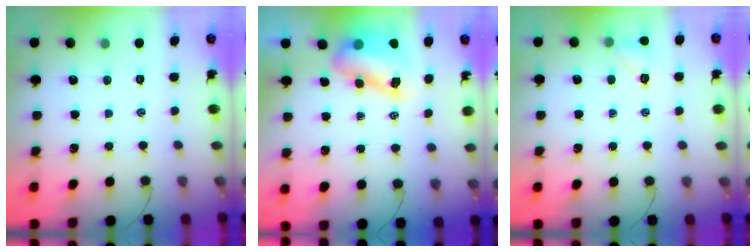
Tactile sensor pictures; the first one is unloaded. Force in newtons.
{"total": 9.2, "press": 9.0, "slide": 2.1}
{"total": 6.0, "press": 5.8, "slide": 1.2}